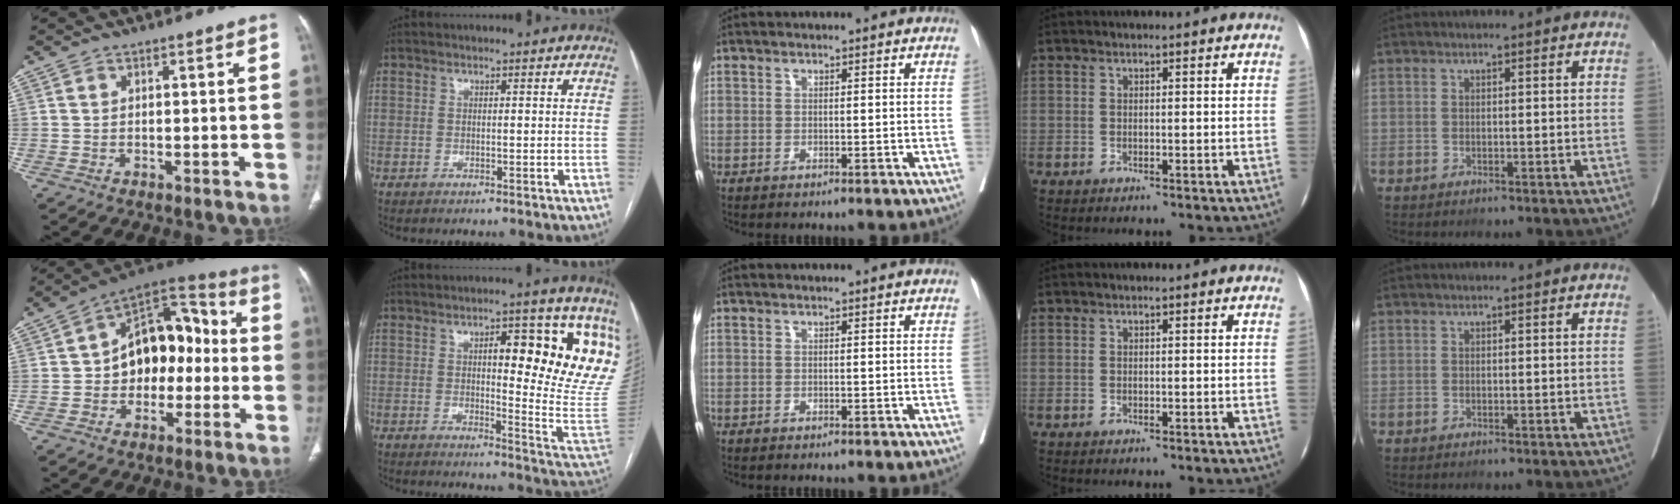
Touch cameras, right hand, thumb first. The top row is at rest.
{"thumb": {"total": 16.2, "force": [-0.9, 11.0, 11.9], "torque": [-0.123, 0.052, -0.024]}, "index": {"total": 17.7, "force": [6.9, 3.4, 16.0], "torque": [-0.167, -0.004, 0.086]}, "middle": {"total": 0.8, "force": [-0.6, -0.1, 0.4], "torque": [-0.003, 0.000, -0.007]}}